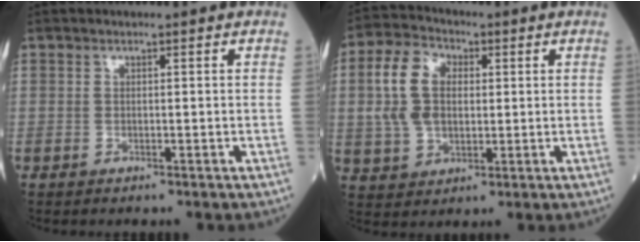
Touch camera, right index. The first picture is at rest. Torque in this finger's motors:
{"motor_torque": [1.50, 0.16, 0.68, 0.18]}